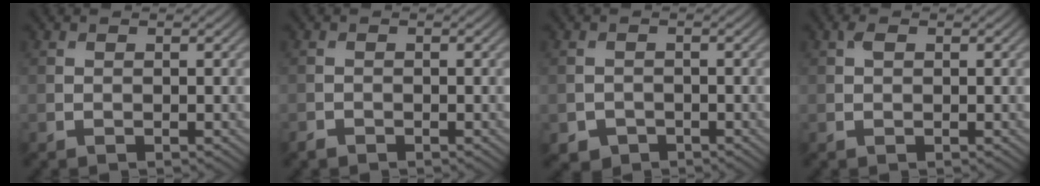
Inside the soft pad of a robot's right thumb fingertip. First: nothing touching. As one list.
[{"total": 0.7, "force": [-0.6, 0.3, 0.1], "torque": [-0.002, -0.003, -0.014]}, {"total": 1.9, "force": [-1.2, 1.4, 0.4], "torque": [-0.004, -0.006, -0.025]}, {"total": 0.9, "force": [0.3, 0.5, 0.7], "torque": [-0.016, 0.003, 0.006]}]